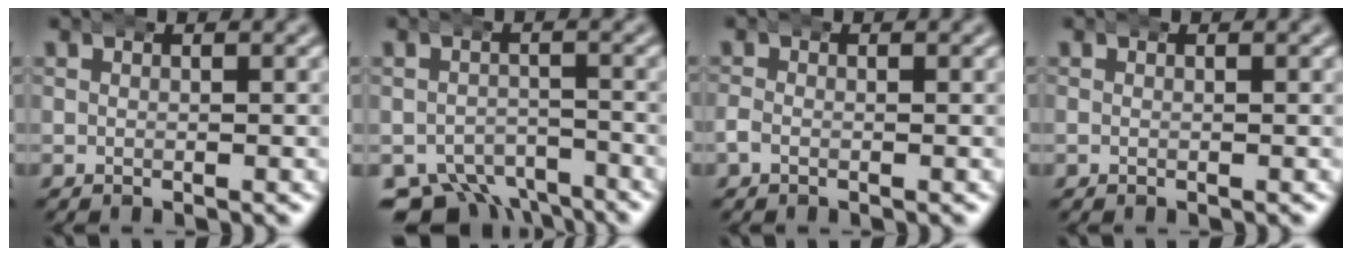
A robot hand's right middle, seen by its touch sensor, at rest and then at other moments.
{"total": 6.9, "force": [-5.0, 4.0, 2.3], "torque": [-0.038, -0.035, -0.075]}
{"total": 1.1, "force": [-0.7, 0.7, 0.5], "torque": [-0.017, 0.000, -0.014]}
{"total": 0.0}